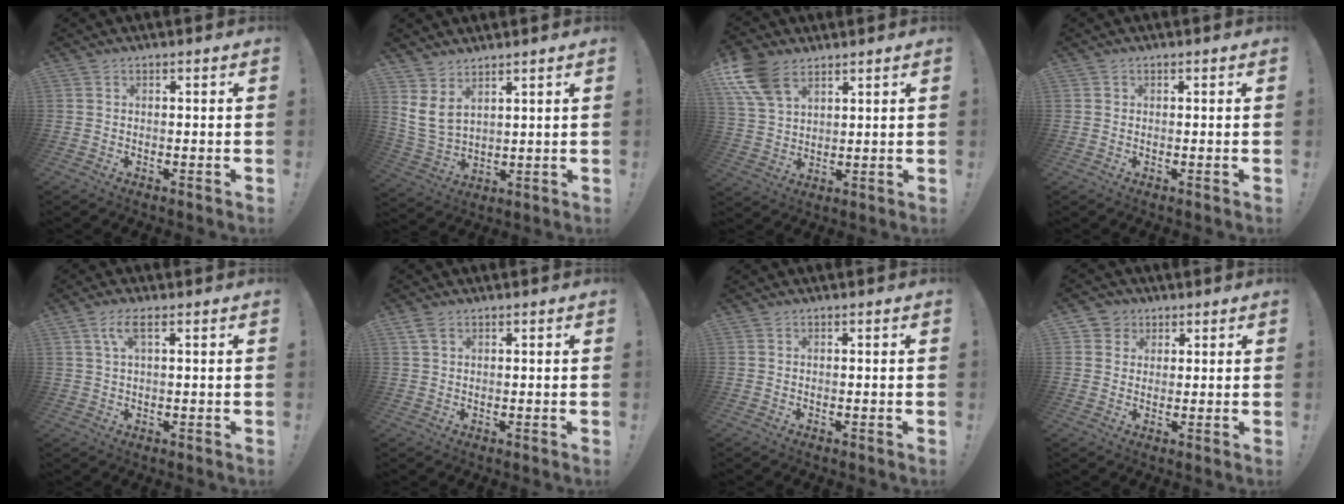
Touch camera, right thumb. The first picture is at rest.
{"total": 6.7, "force": [4.0, 3.6, 4.0], "torque": [-0.075, -0.020, 0.080]}
{"total": 11.6, "force": [6.9, 6.9, 6.2], "torque": [-0.123, -0.022, 0.138]}
{"total": 0.6, "force": [0.1, 0.6, 0.0], "torque": [0.007, -0.001, 0.000]}
{"total": 4.8, "force": [1.9, 1.2, 4.2], "torque": [-0.081, 0.004, 0.033]}
{"total": 2.5, "force": [1.4, 1.4, 1.6], "torque": [-0.031, 0.002, 0.026]}
{"total": 0.0}
{"total": 4.3, "force": [1.8, 3.9, 0.4], "torque": [-0.004, -0.009, 0.035]}